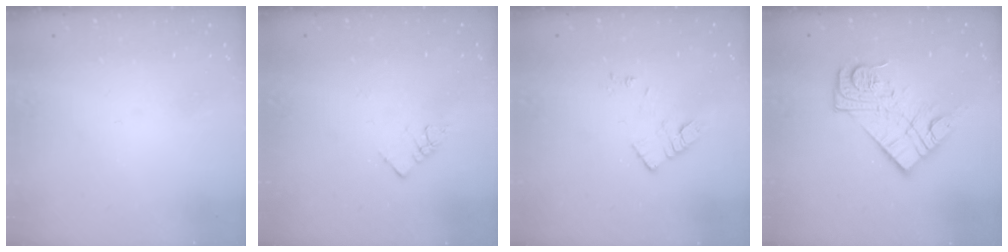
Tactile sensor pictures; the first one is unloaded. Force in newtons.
{"total": 3.6, "press": 3.6, "slide": 0.3}
{"total": 8.3, "press": 8.3, "slide": 0.6}
{"total": 14.6, "press": 14.5, "slide": 0.8}